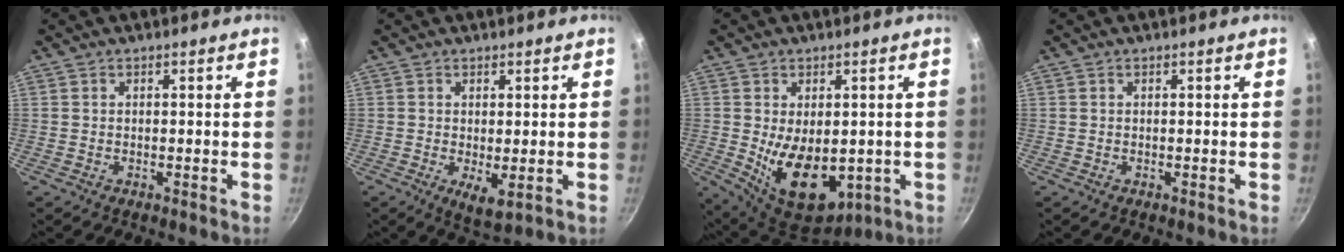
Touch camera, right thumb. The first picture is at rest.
{"total": 4.1, "force": [-0.2, 1.7, 3.7], "torque": [-0.057, -0.015, 0.002]}
{"total": 14.0, "force": [-1.5, 8.7, 10.9], "torque": [-0.147, -0.022, 0.004]}
{"total": 0.0}